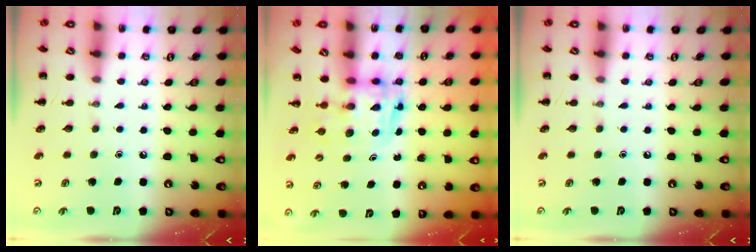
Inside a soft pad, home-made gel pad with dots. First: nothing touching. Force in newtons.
{"total": 2.8, "press": 2.8, "slide": 0.2}
{"total": 0.0}